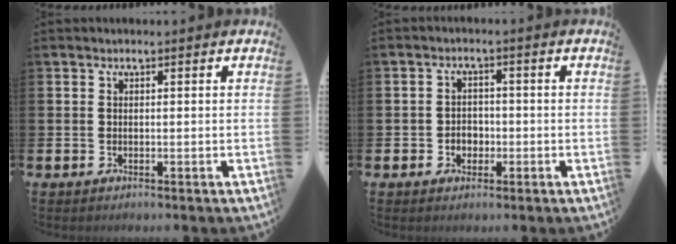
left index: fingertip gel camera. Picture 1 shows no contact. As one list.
[{"total": 2.5, "force": [-0.8, 2.1, 1.1], "torque": [-0.016, 0.002, -0.021]}]